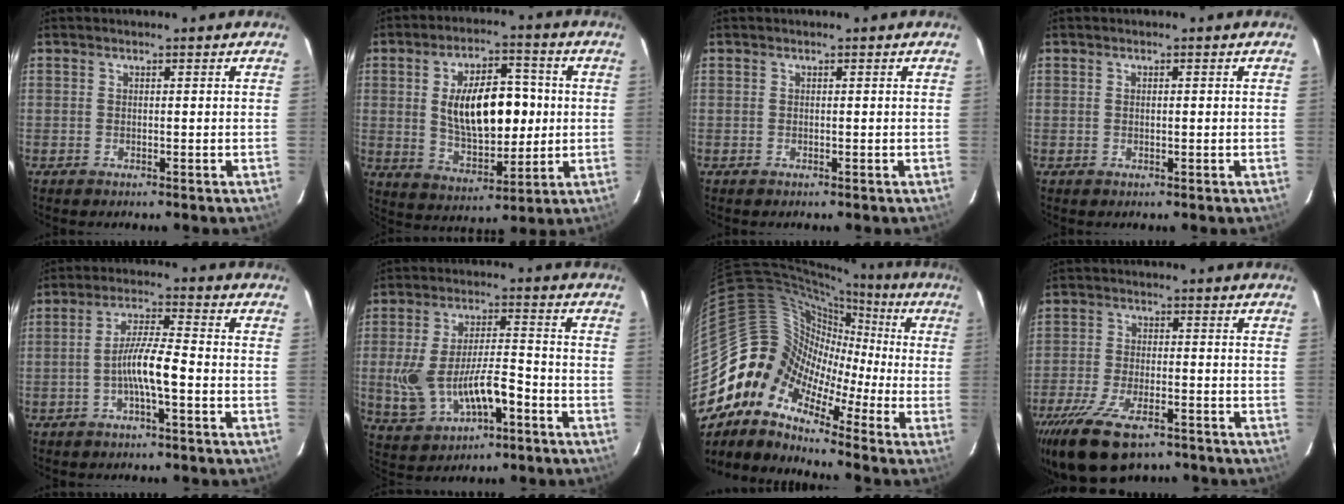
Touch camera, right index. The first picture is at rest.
{"total": 15.5, "force": [1.2, 7.7, 13.5], "torque": [-0.230, 0.011, 0.035]}
{"total": 0.0}
{"total": 0.6, "force": [0.0, 0.3, 0.6], "torque": [-0.011, 0.003, 0.001]}
{"total": 6.9, "force": [-2.3, 0.5, 6.5], "torque": [-0.127, 0.007, -0.042]}
{"total": 13.3, "force": [-4.2, 5.8, 11.2], "torque": [-0.239, -0.002, -0.058]}
{"total": 10.5, "force": [-4.6, 8.3, 4.4], "torque": [-0.071, 0.028, -0.122]}
{"total": 15.1, "force": [-10.6, 6.0, 9.0], "torque": [-0.199, -0.036, -0.185]}